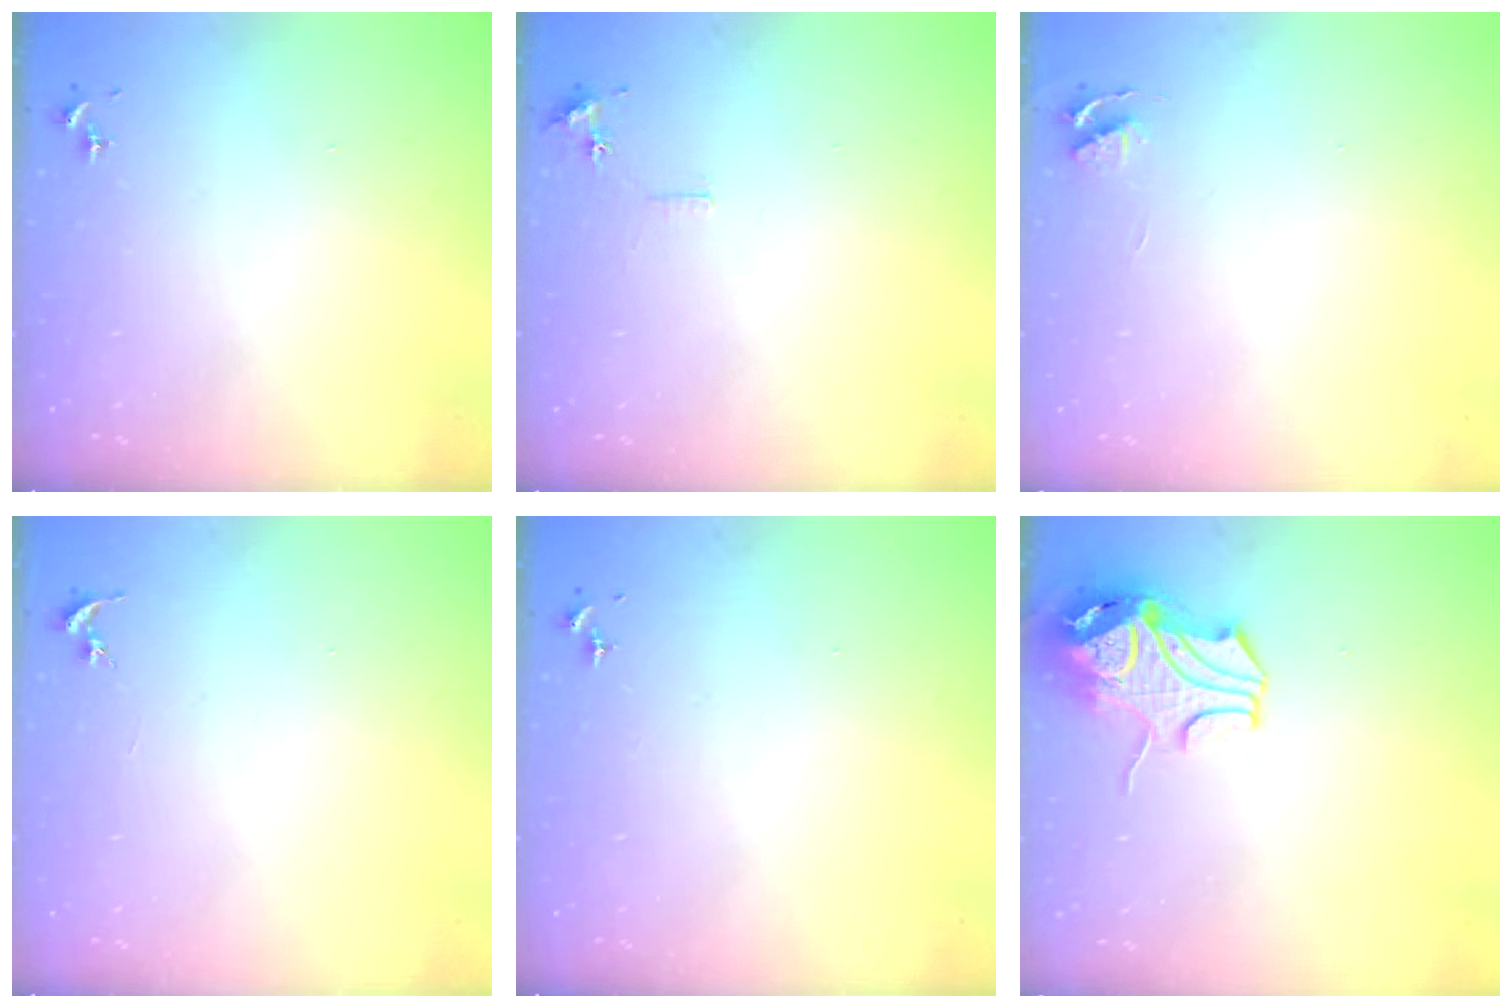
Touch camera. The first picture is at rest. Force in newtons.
{"total": 5.6, "press": 5.6, "slide": 0.7}
{"total": 3.5, "press": 3.4, "slide": 0.5}
{"total": 0.0}
{"total": 0.0}
{"total": 10.5, "press": 10.3, "slide": 1.7}